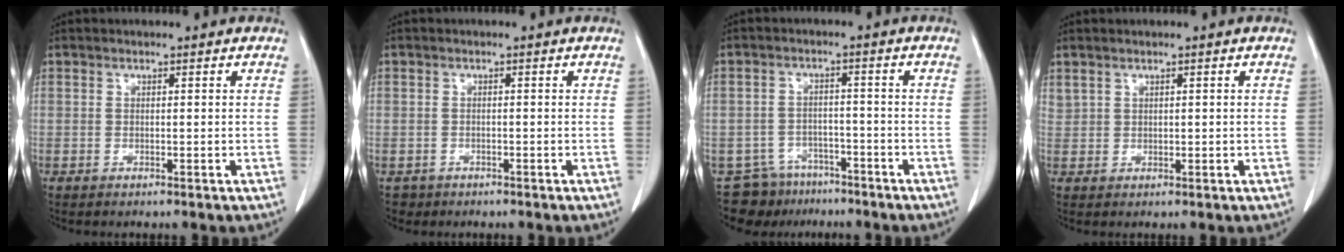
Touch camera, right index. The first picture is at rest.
{"total": 1.8, "force": [-1.1, 1.4, -0.2], "torque": [-0.005, 0.006, -0.020]}
{"total": 7.8, "force": [-6.3, 4.6, 0.1], "torque": [0.002, 0.019, -0.094]}
{"total": 1.4, "force": [1.0, 0.9, 0.3], "torque": [-0.007, 0.012, 0.028]}